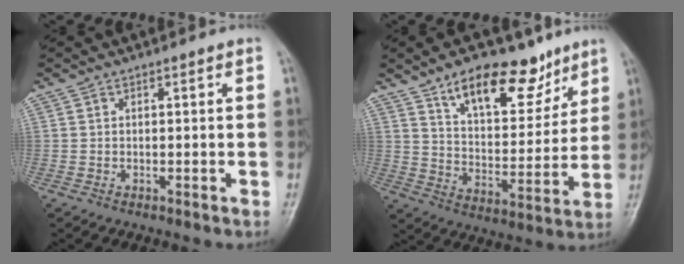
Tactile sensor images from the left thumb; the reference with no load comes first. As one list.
[{"total": 16.3, "force": [10.7, 7.9, 9.4], "torque": [-0.094, -0.062, 0.177]}]